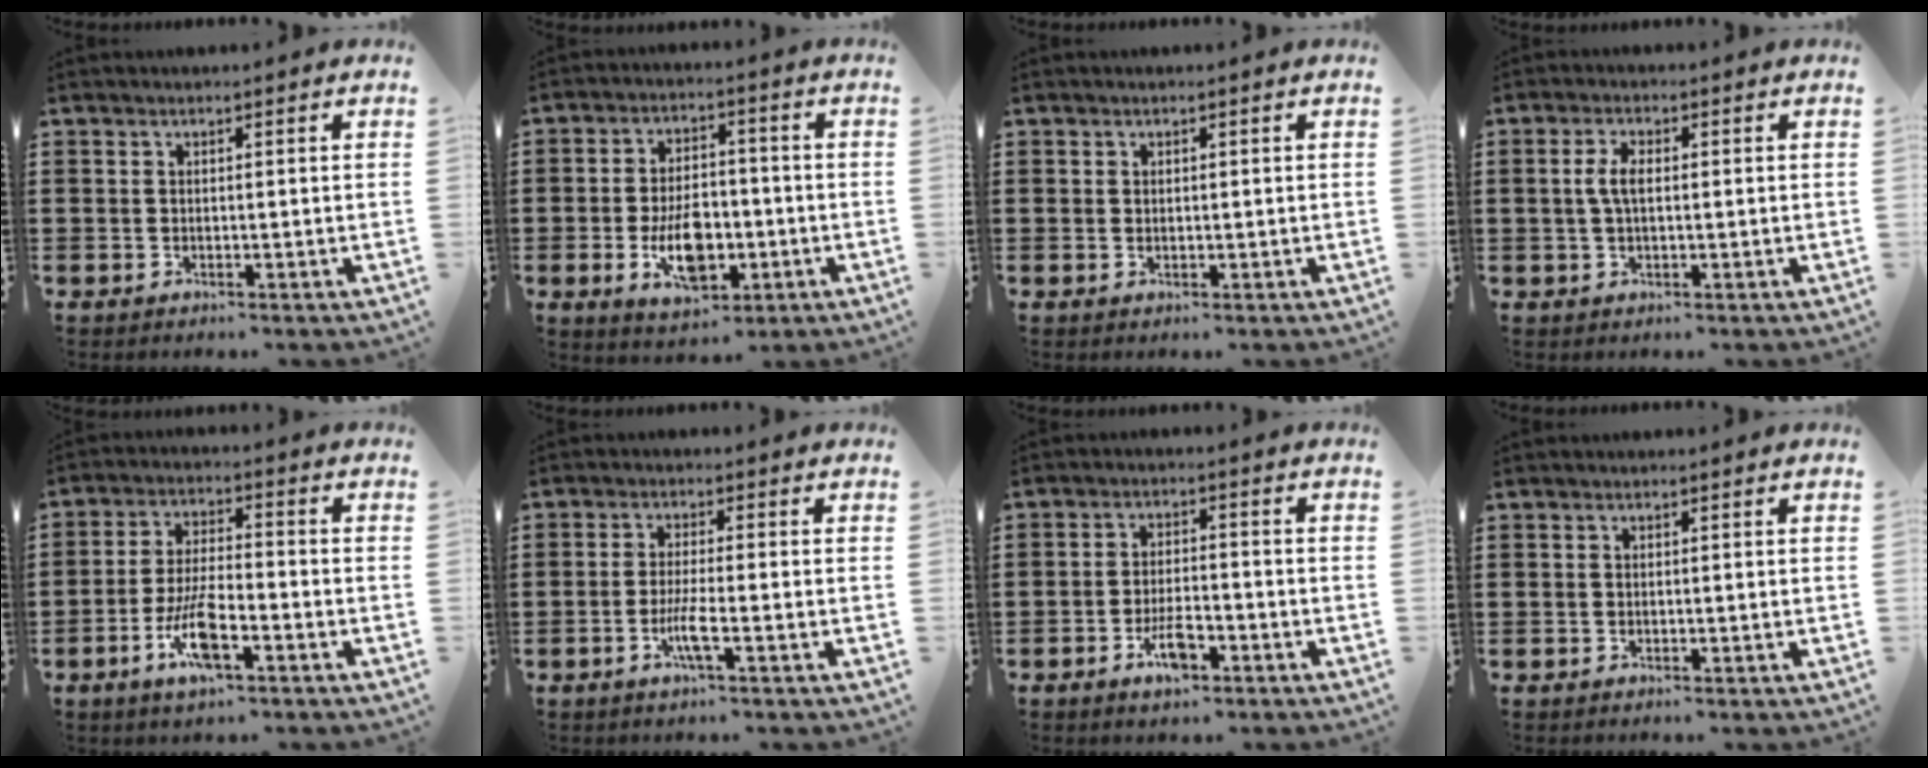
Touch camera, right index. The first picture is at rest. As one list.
[{"total": 8.8, "force": [-2.4, 4.8, 6.9], "torque": [-0.113, -0.004, -0.046]}, {"total": 0.5, "force": [0.3, 0.4, 0.2], "torque": [-0.005, 0.004, 0.005]}, {"total": 3.4, "force": [0.3, 1.4, 3.1], "torque": [-0.068, 0.003, 0.002]}, {"total": 8.1, "force": [-3.6, 2.2, 6.9], "torque": [-0.158, -0.014, -0.071]}, {"total": 4.5, "force": [-1.9, 0.3, 4.1], "torque": [-0.090, -0.015, -0.038]}, {"total": 5.1, "force": [-2.7, 1.8, 3.9], "torque": [-0.085, 0.002, -0.054]}, {"total": 0.0}]